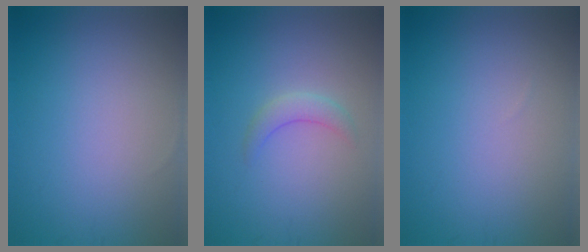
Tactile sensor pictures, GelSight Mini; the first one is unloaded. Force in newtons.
{"total": 1.7, "press": 1.7, "slide": 0.0}
{"total": 0.0}